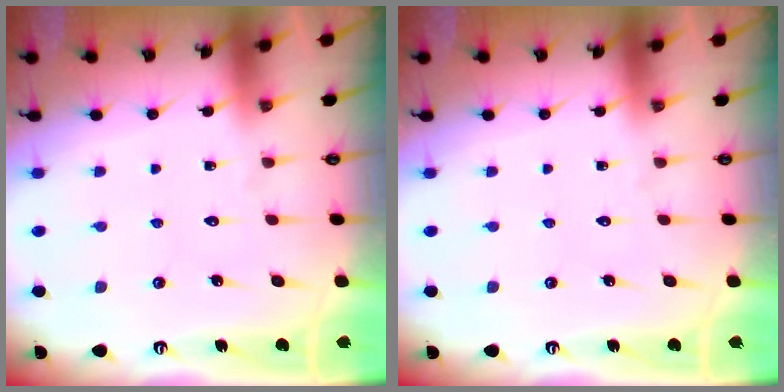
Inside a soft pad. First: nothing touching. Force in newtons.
{"total": 0.0}